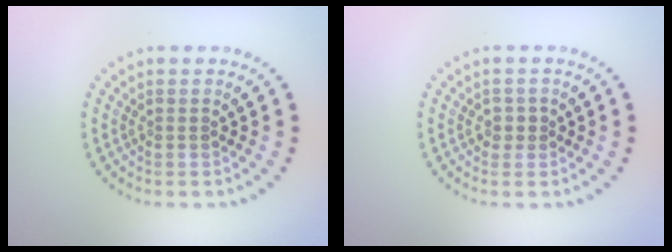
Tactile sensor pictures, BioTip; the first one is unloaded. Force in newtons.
{"total": 1.2, "press": 1.0, "slide": 0.6}